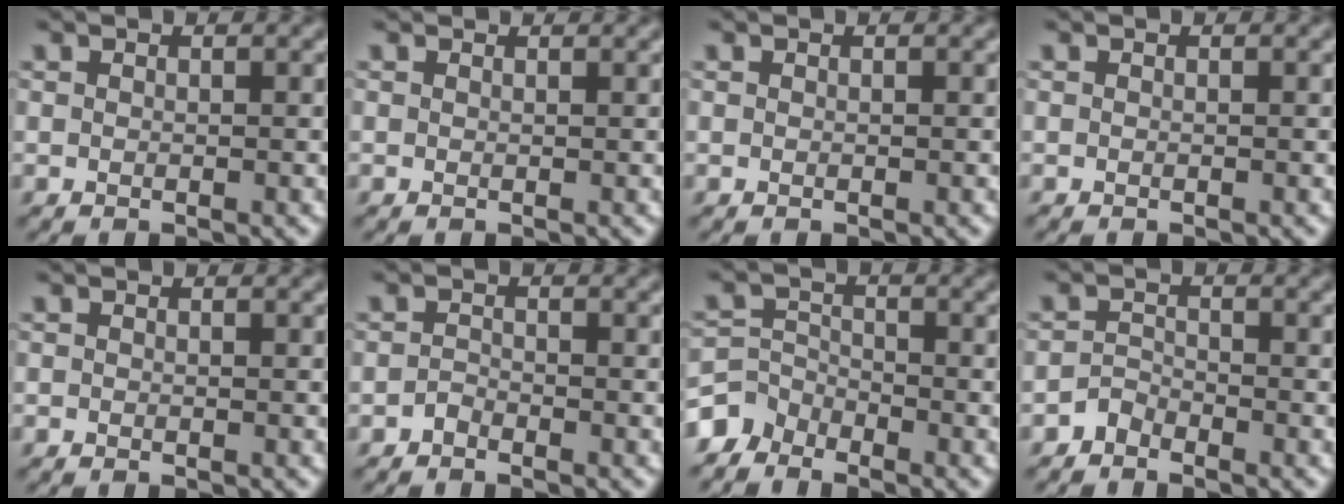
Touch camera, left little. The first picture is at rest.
{"total": 0.5, "force": [0.4, 0.3, 0.0], "torque": [-0.001, 0.002, 0.006]}
{"total": 0.0}
{"total": 0.0}
{"total": 0.0}
{"total": 1.0, "force": [-0.9, 0.4, 0.2], "torque": [-0.005, 0.004, -0.019]}
{"total": 3.2, "force": [-2.7, 1.6, 0.2], "torque": [0.001, 0.004, -0.062]}
{"total": 1.5, "force": [-1.4, 0.6, 0.1], "torque": [-0.002, 0.010, -0.029]}